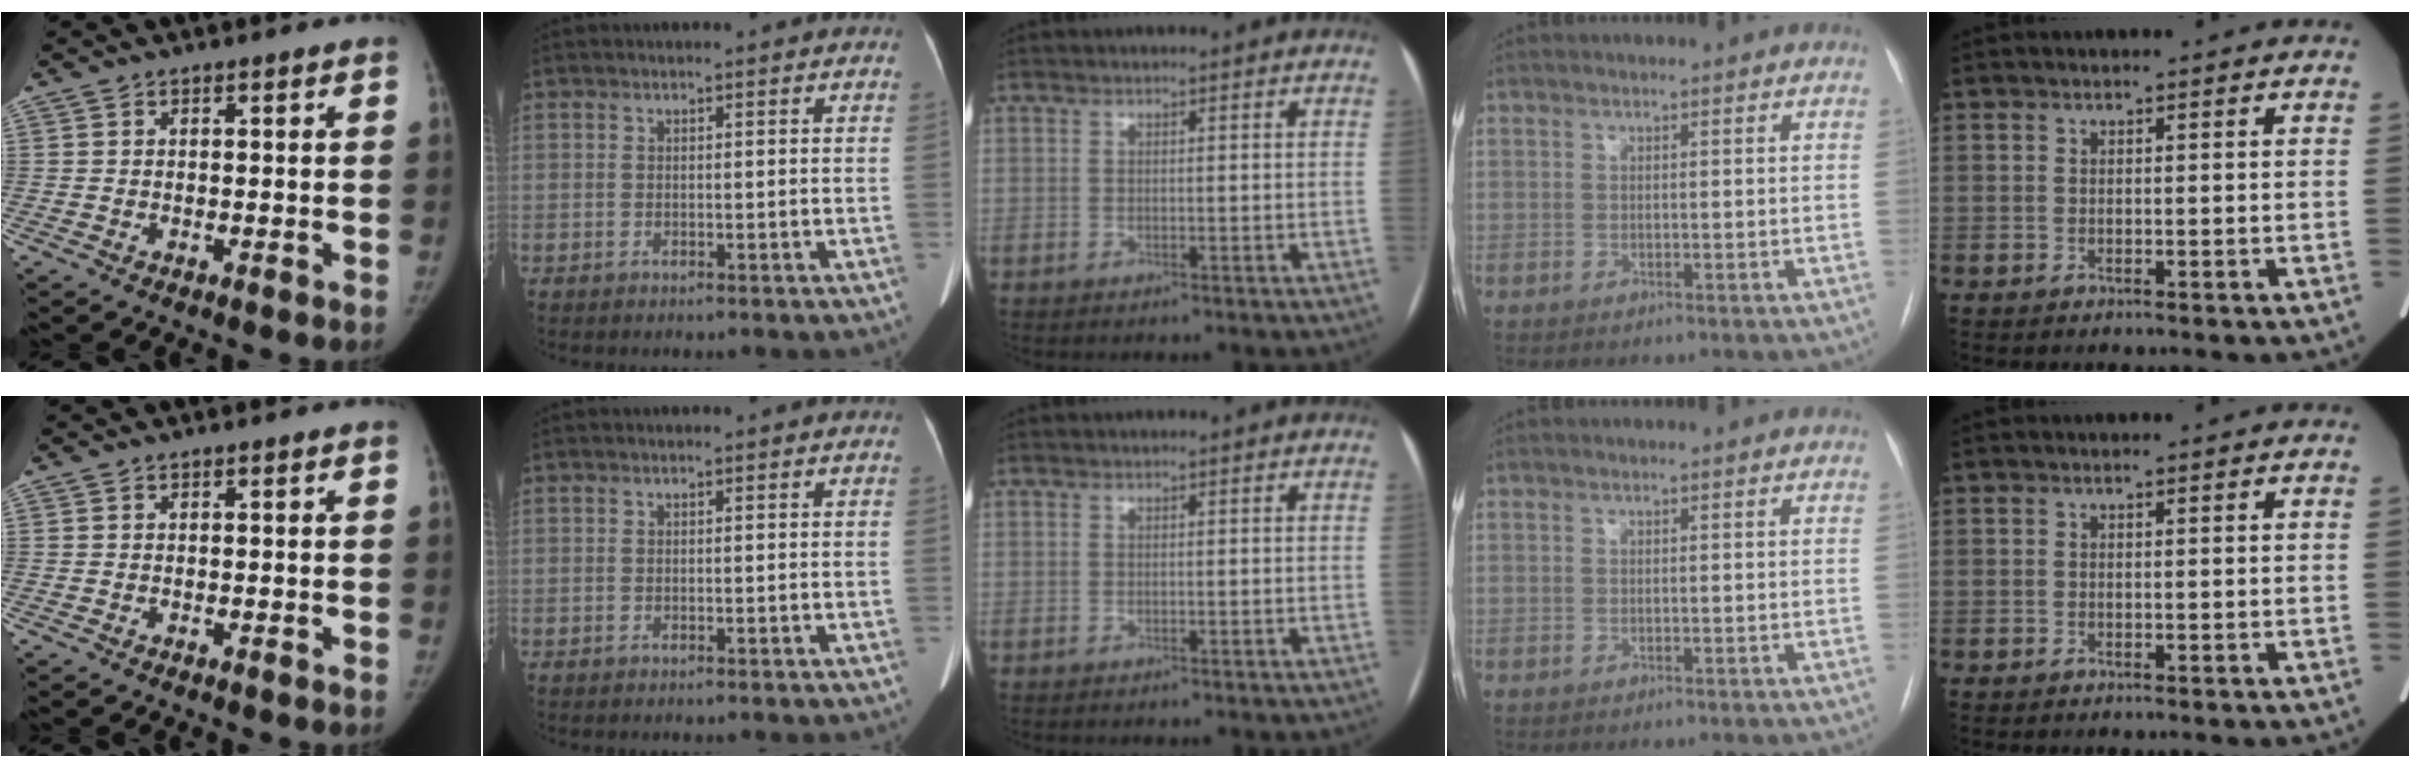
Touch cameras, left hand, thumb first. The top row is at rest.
{}